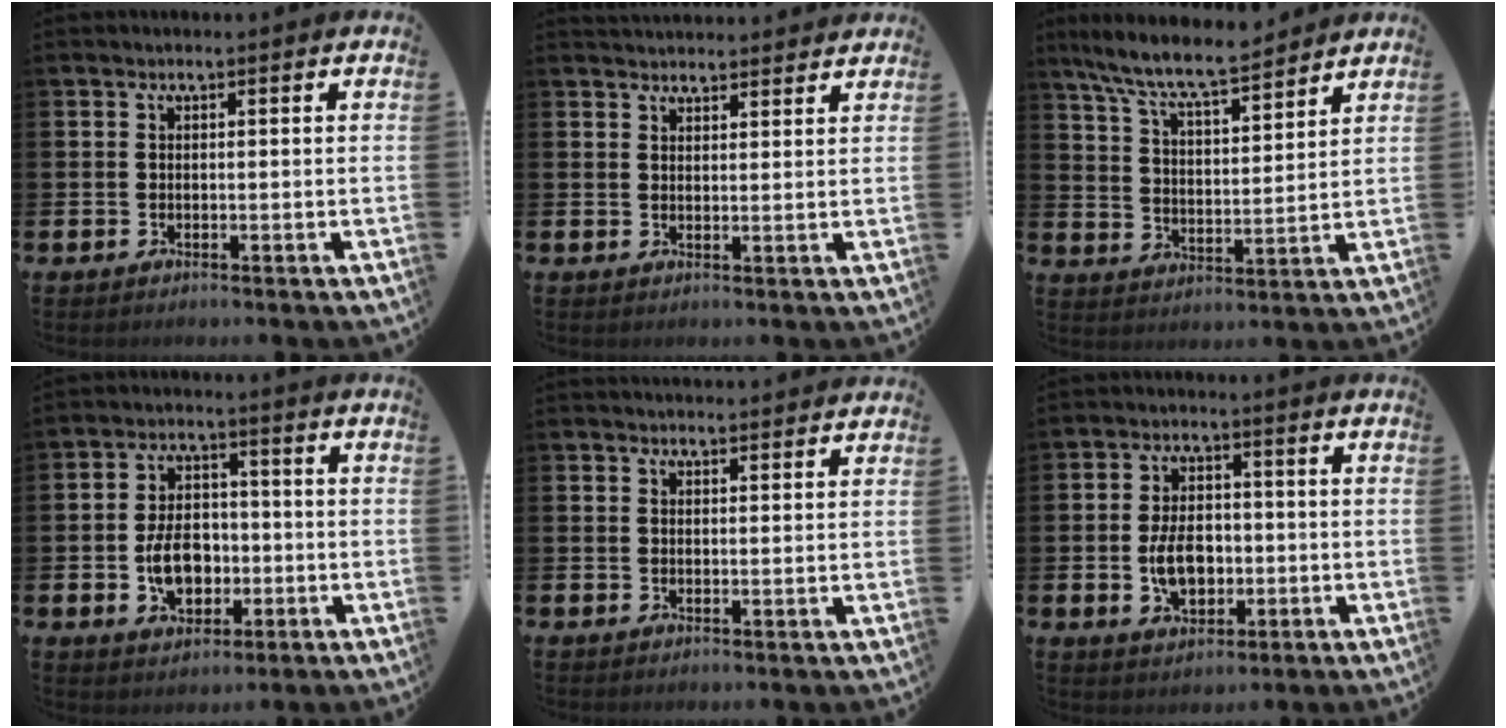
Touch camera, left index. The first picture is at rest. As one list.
[{"total": 2.9, "force": [2.8, 0.5, -0.1], "torque": [-0.004, -0.013, 0.053]}, {"total": 8.9, "force": [8.2, 1.0, 3.3], "torque": [-0.099, -0.046, 0.147]}, {"total": 6.7, "force": [-1.5, 4.7, 4.6], "torque": [-0.072, 0.005, -0.033]}, {"total": 2.4, "force": [2.4, 0.2, -0.1], "torque": [0.004, -0.015, 0.042]}, {"total": 6.1, "force": [-1.0, 3.9, 4.5], "torque": [-0.070, 0.000, -0.024]}]